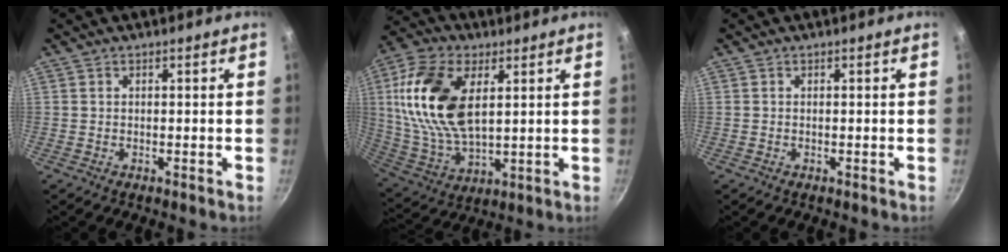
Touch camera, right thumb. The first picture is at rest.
{"total": 18.9, "force": [4.9, 10.5, 15.0], "torque": [-0.285, -0.008, 0.100]}
{"total": 0.0}